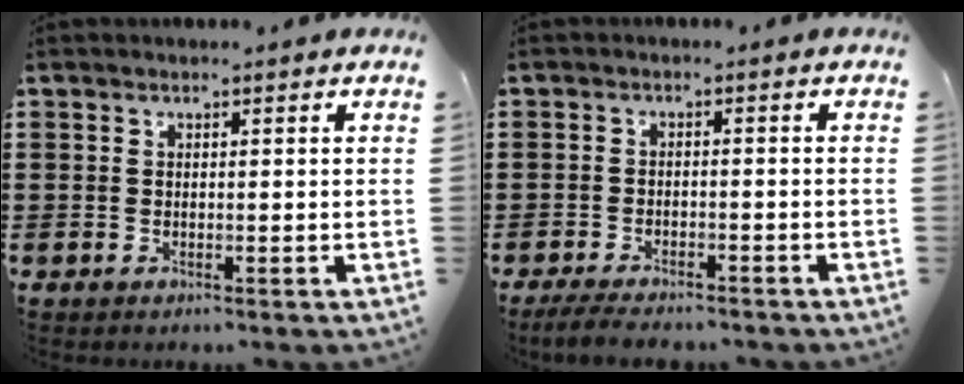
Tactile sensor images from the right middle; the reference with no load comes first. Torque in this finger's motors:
{"motor_torque": [1.14, -0.04, 0.35, 0.10]}